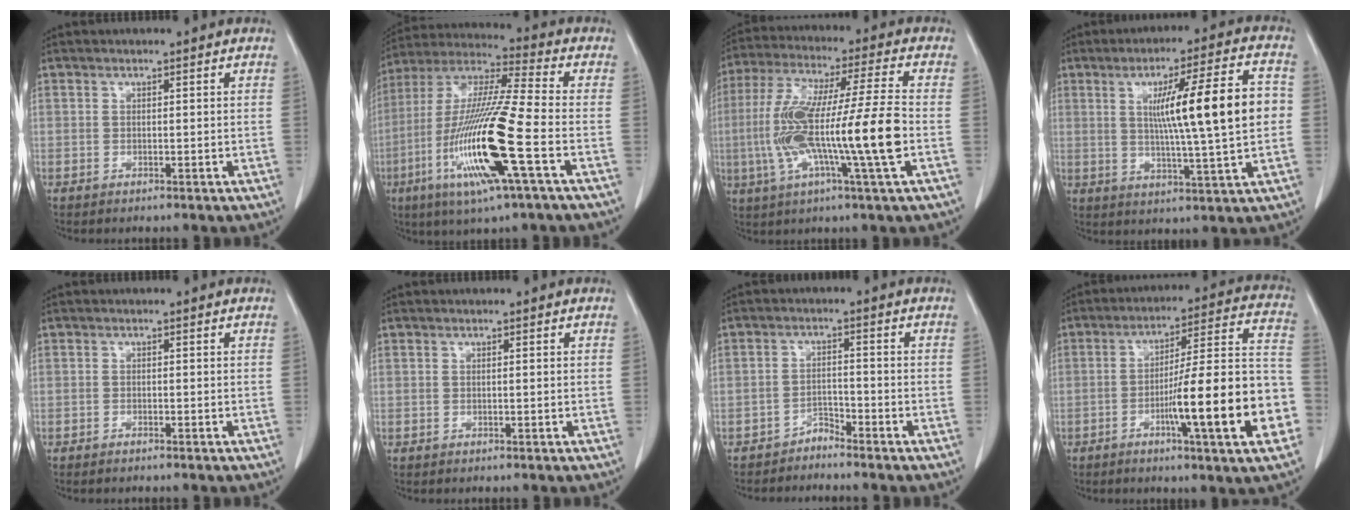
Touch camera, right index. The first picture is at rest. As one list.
[{"total": 19.2, "force": [-6.2, 0.5, 18.2], "torque": [-0.384, -0.025, -0.122]}, {"total": 18.0, "force": [-3.2, -0.2, 17.7], "torque": [-0.339, -0.002, -0.063]}, {"total": 15.0, "force": [1.4, 0.2, 14.9], "torque": [-0.231, 0.011, 0.024]}, {"total": 1.0, "force": [-0.9, 0.1, 0.4], "torque": [-0.011, -0.002, -0.013]}, {"total": 0.0}, {"total": 2.2, "force": [-2.2, 0.3, 0.1], "torque": [0.007, -0.002, -0.038]}, {"total": 19.3, "force": [-6.0, 0.6, 18.4], "torque": [-0.226, 0.013, -0.088]}]